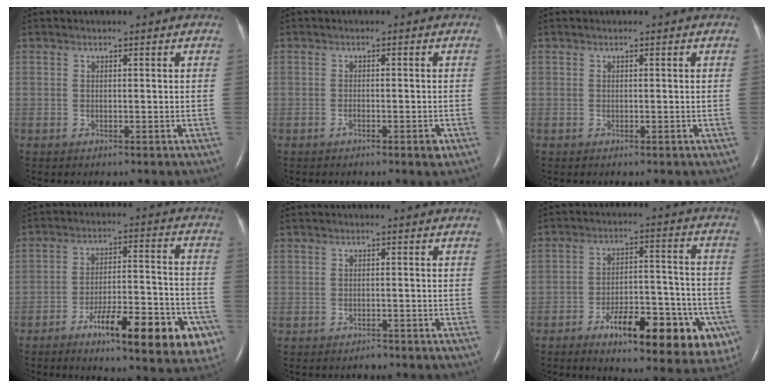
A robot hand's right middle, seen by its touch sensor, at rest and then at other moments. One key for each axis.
{"total": 1.9, "fx": -1.1, "fy": 0.4, "fz": 1.5, "tx": -0.022, "ty": 0.000, "tz": -0.016}
{"total": 0.0}
{"total": 17.2, "fx": -8.6, "fy": 3.6, "fz": 14.5, "tx": -0.159, "ty": 0.008, "tz": -0.115}
{"total": 0.7, "fx": -0.7, "fy": 0.3, "fz": 0.1, "tx": -0.003, "ty": -0.001, "tz": -0.010}
{"total": 17.8, "fx": -8.9, "fy": 5.6, "fz": 14.3, "tx": -0.131, "ty": 0.021, "tz": -0.114}